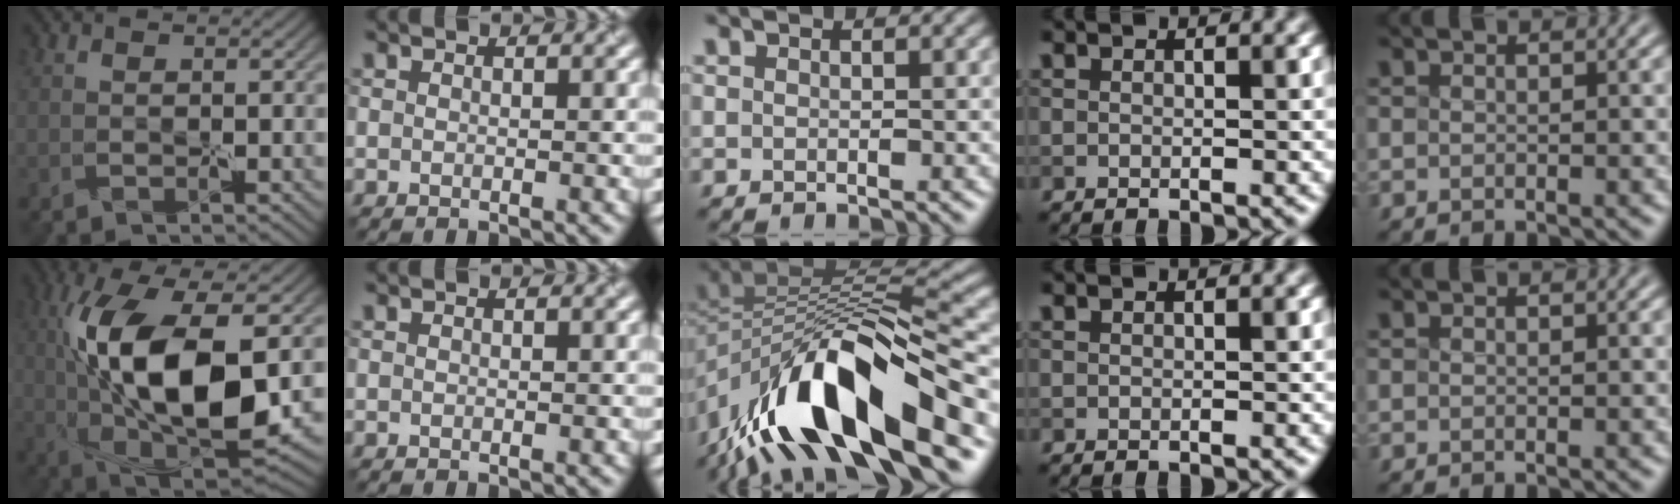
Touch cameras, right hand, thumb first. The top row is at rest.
{"thumb": {"total": 13.8, "force": [1.3, 6.2, 12.3], "torque": [-0.231, 0.007, 0.025]}, "middle": {"total": 14.5, "force": [-7.2, 5.7, 11.2], "torque": [-0.196, 0.006, -0.123]}}